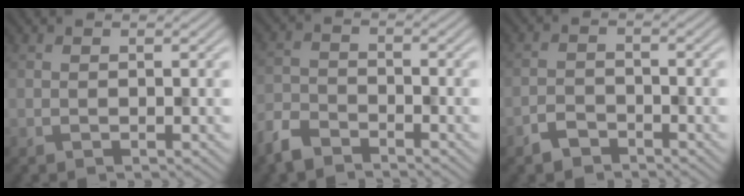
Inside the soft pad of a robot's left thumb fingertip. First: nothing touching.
{"total": 4.5, "force": [-3.8, 1.7, 1.7], "torque": [-0.036, -0.008, -0.092]}
{"total": 2.5, "force": [-2.1, 1.2, 0.8], "torque": [-0.014, 0.002, -0.049]}